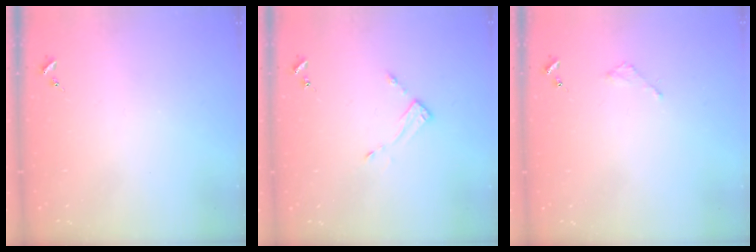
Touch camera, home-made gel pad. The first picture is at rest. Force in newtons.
{"total": 3.5, "press": 3.5, "slide": 0.3}
{"total": 2.1, "press": 2.1, "slide": 0.2}